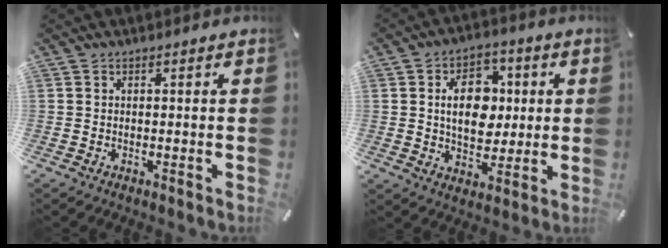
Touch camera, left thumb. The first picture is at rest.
{"total": 12.2, "force": [1.6, 8.9, 8.2], "torque": [-0.126, 0.009, 0.026]}